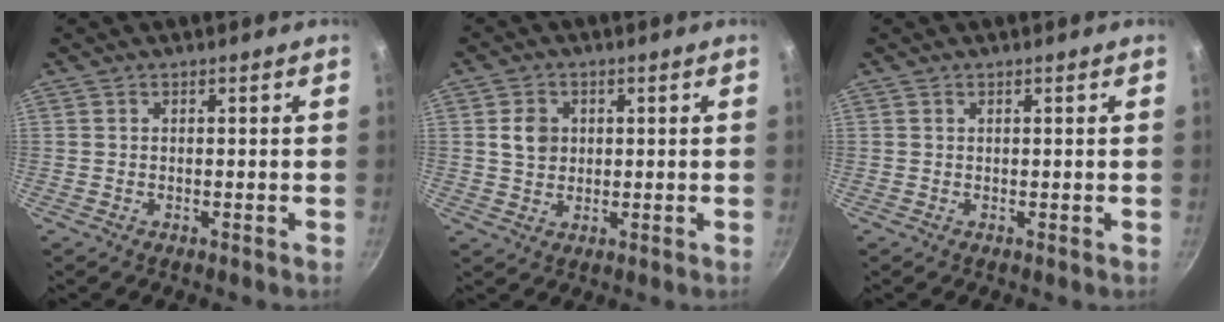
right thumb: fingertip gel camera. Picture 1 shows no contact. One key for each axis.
{"total": 4.7, "fx": 0.8, "fy": 4.0, "fz": 2.4, "tx": -0.025, "ty": 0.002, "tz": 0.014}
{"total": 0.0}